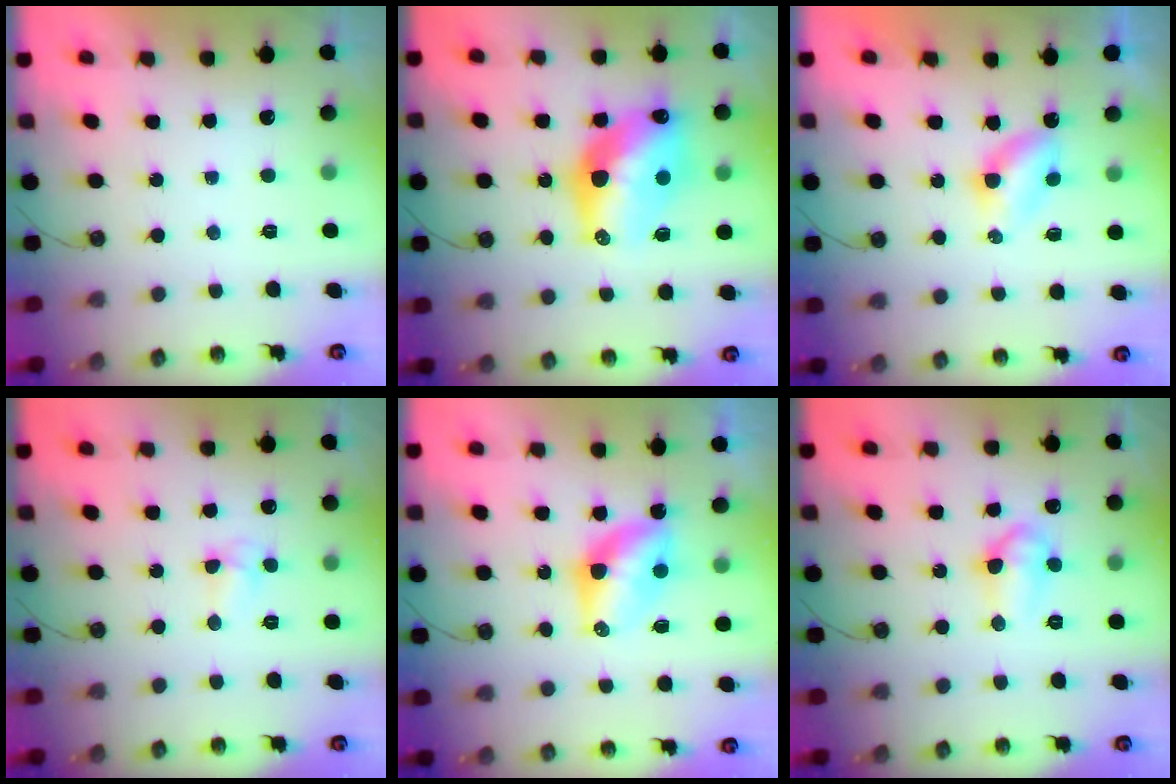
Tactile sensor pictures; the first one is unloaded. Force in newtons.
{"total": 16.6, "press": 16.5, "slide": 1.4}
{"total": 3.8, "press": 3.7, "slide": 0.5}
{"total": 5.7, "press": 5.7, "slide": 0.6}
{"total": 7.6, "press": 7.6, "slide": 0.7}
{"total": 8.3, "press": 8.3, "slide": 0.8}